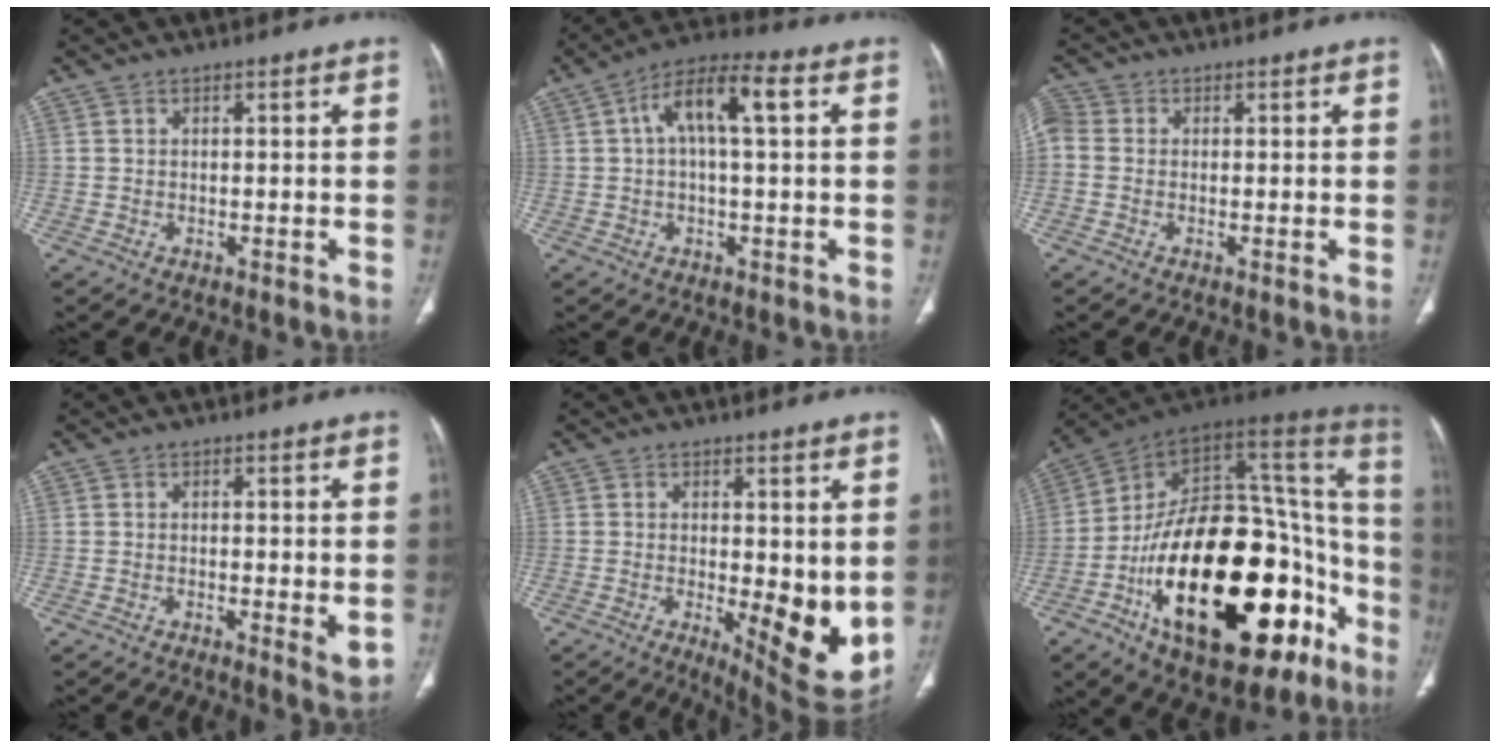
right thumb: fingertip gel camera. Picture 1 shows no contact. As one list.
[{"total": 9.8, "force": [2.3, 3.3, 8.9], "torque": [-0.172, 0.033, 0.034]}, {"total": 3.5, "force": [0.0, 2.8, 2.0], "torque": [-0.055, 0.008, -0.012]}, {"total": 3.9, "force": [-0.6, 1.1, 3.6], "torque": [-0.052, -0.012, -0.012]}, {"total": 11.8, "force": [-1.2, 4.1, 11.0], "torque": [-0.137, -0.030, -0.008]}, {"total": 41.6, "force": [-14.5, 20.4, 33.3], "torque": [-0.417, 0.071, -0.217]}]